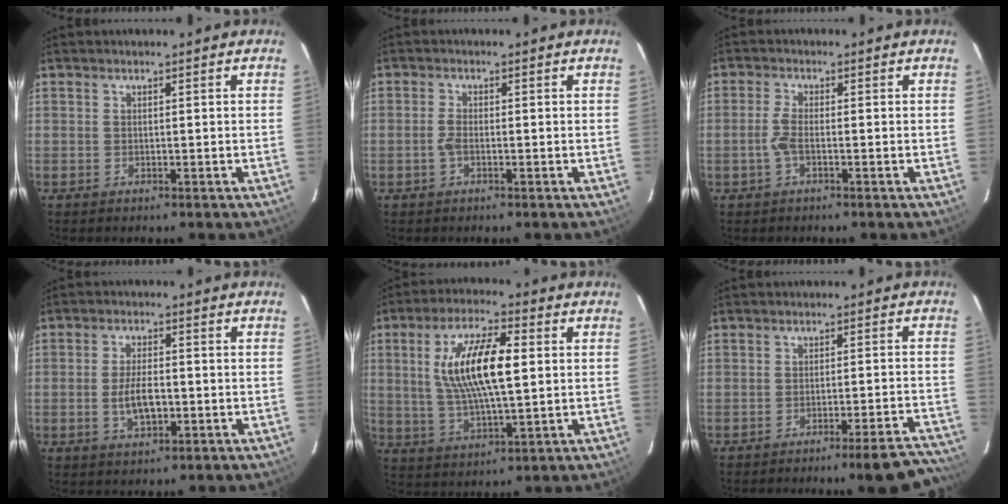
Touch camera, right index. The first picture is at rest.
{"total": 1.7, "force": [-0.6, 0.7, 1.5], "torque": [-0.035, 0.002, -0.012]}
{"total": 2.5, "force": [-0.9, 0.4, 2.3], "torque": [-0.055, 0.001, -0.018]}
{"total": 5.7, "force": [-1.2, 2.4, 5.0], "torque": [-0.099, -0.002, -0.018]}
{"total": 13.8, "force": [2.2, 4.2, 12.9], "torque": [-0.248, 0.008, 0.044]}
{"total": 11.7, "force": [-11.0, 0.2, 4.1], "torque": [-0.039, 0.016, -0.135]}